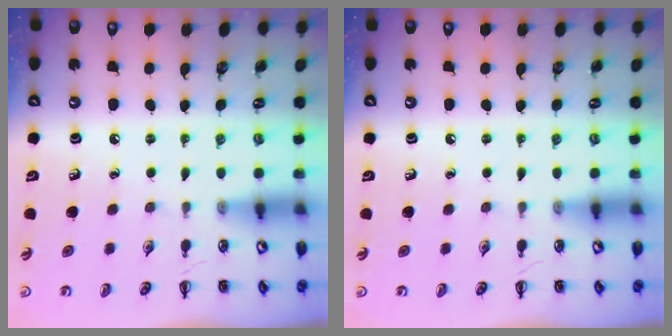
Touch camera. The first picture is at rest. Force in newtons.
{"total": 0.0}